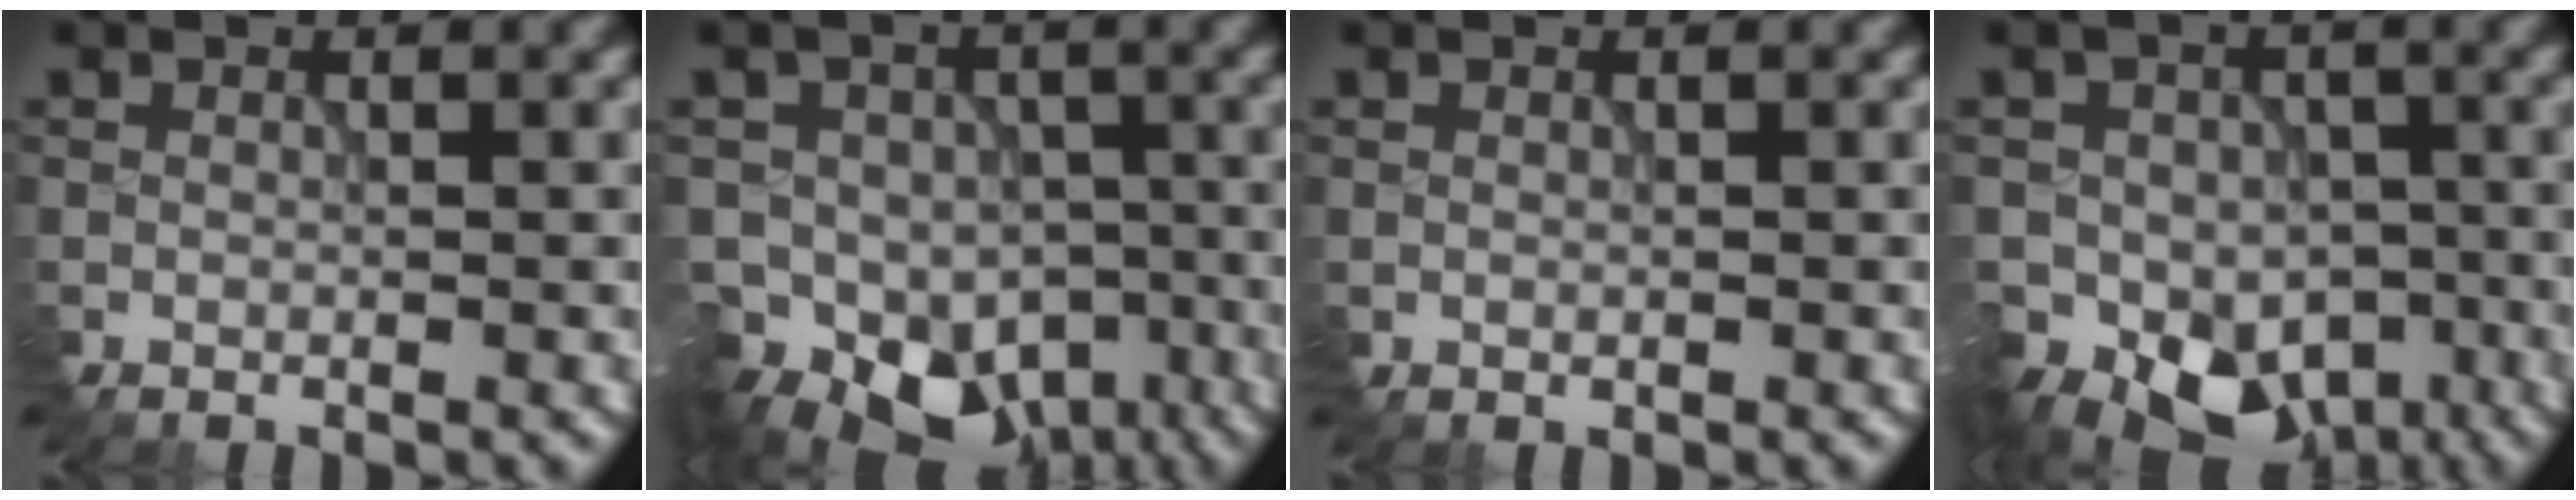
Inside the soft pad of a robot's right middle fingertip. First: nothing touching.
{"total": 12.4, "force": [-7.4, 9.1, 4.1], "torque": [-0.053, -0.030, -0.100]}
{"total": 0.0}
{"total": 10.2, "force": [-5.8, 7.8, 3.1], "torque": [-0.031, -0.031, -0.088]}